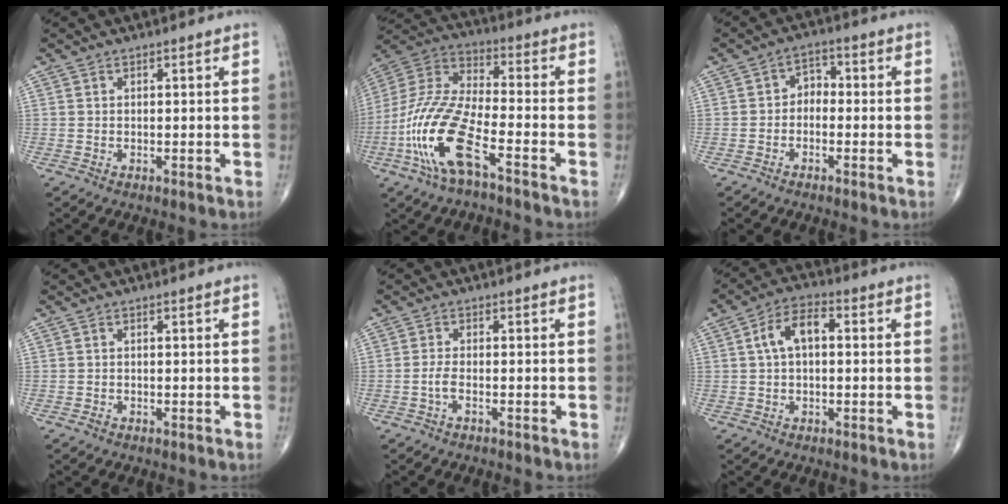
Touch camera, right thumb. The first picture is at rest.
{"total": 17.4, "force": [-7.8, 5.7, 14.5], "torque": [-0.327, 0.034, -0.150]}
{"total": 3.5, "force": [-0.9, 2.6, 2.1], "torque": [-0.013, 0.023, -0.031]}
{"total": 0.8, "force": [-0.5, 0.5, 0.3], "torque": [-0.005, 0.003, -0.010]}
{"total": 1.9, "force": [-0.9, 0.7, 1.6], "torque": [-0.036, 0.009, -0.018]}
{"total": 7.1, "force": [0.9, 4.0, 5.9], "torque": [-0.106, 0.024, 0.008]}